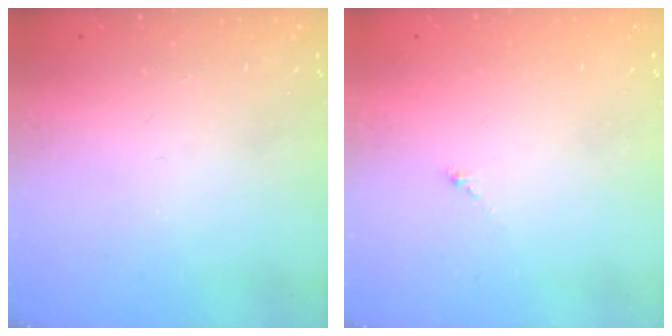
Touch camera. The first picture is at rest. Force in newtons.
{"total": 0.0}